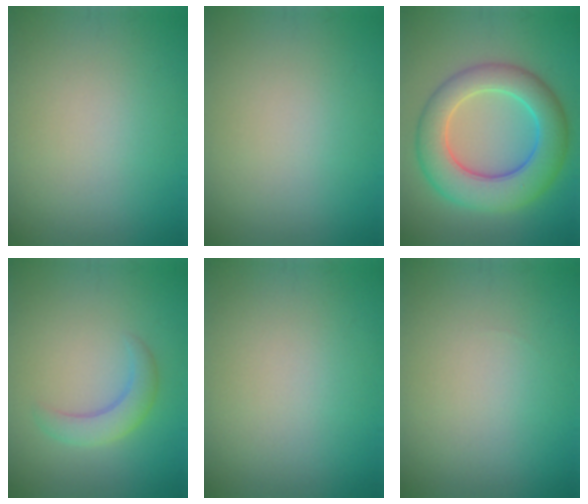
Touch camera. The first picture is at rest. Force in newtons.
{"total": 0.0}
{"total": 8.5, "press": 8.5, "slide": 0.1}
{"total": 2.9, "press": 2.9, "slide": 0.1}
{"total": 0.0}
{"total": 0.0}